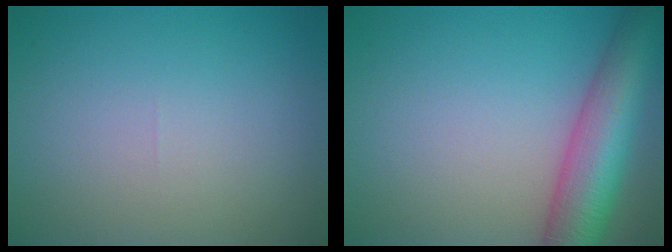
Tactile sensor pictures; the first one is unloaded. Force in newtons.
{"total": 8.4, "press": 8.4, "slide": 0.4}